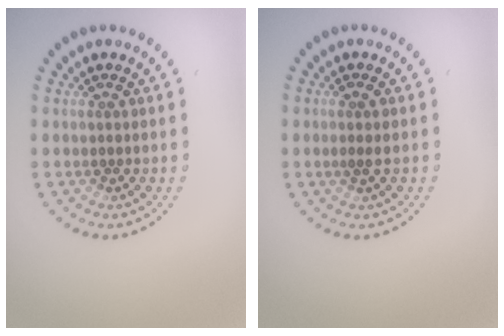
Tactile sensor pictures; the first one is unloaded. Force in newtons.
{"total": 1.1, "press": 1.0, "slide": 0.5}